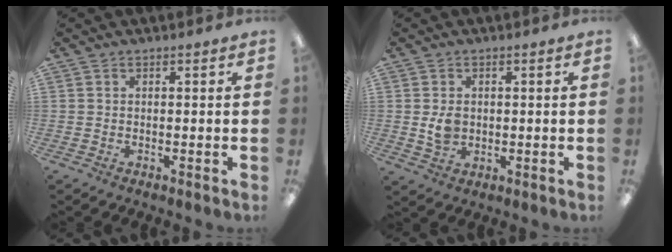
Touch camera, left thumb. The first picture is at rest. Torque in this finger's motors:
{"motor_torque": [-0.09, 0.28, 0.33, -0.33, 0.13]}